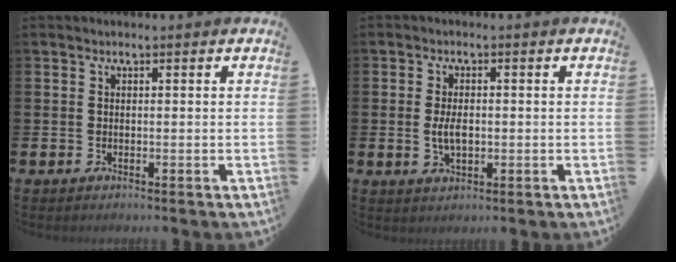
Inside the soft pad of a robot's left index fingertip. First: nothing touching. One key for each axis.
{"total": 3.4, "fx": -0.1, "fy": 1.8, "fz": 2.8, "tx": -0.041, "ty": 0.000, "tz": -0.006}